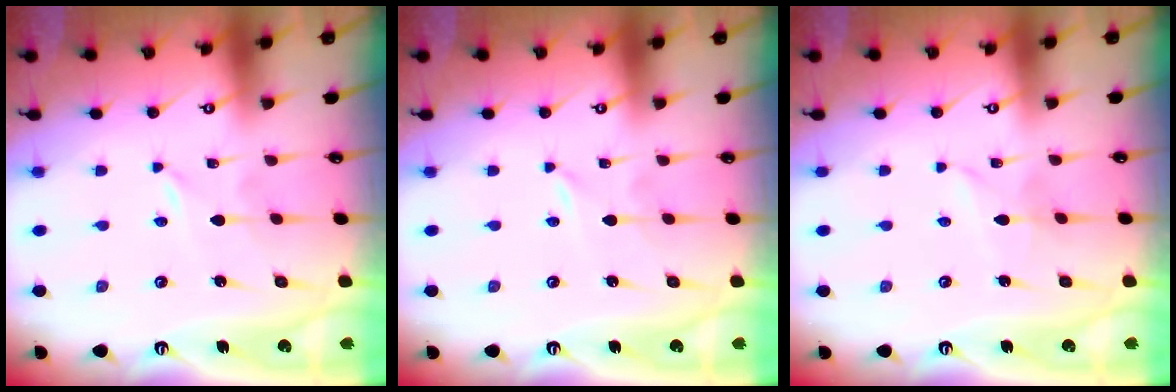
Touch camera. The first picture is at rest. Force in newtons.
{"total": 0.0}
{"total": 1.8, "press": 1.8, "slide": 0.2}